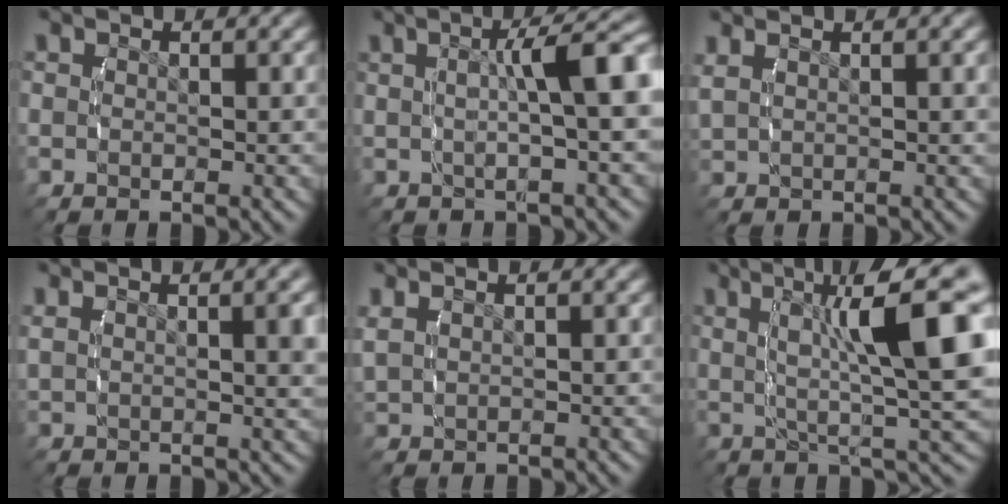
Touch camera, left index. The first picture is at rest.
{"total": 5.7, "force": [0.6, 1.5, 5.4], "torque": [-0.070, 0.026, 0.007]}
{"total": 2.8, "force": [1.7, 1.1, 1.9], "torque": [-0.028, 0.023, 0.026]}
{"total": 5.0, "force": [2.5, 1.6, 4.1], "torque": [-0.037, 0.028, 0.034]}
{"total": 2.0, "force": [1.0, 1.1, 1.3], "torque": [-0.025, 0.017, 0.019]}
{"total": 10.6, "force": [2.8, 2.5, 9.9], "torque": [-0.124, 0.028, 0.036]}